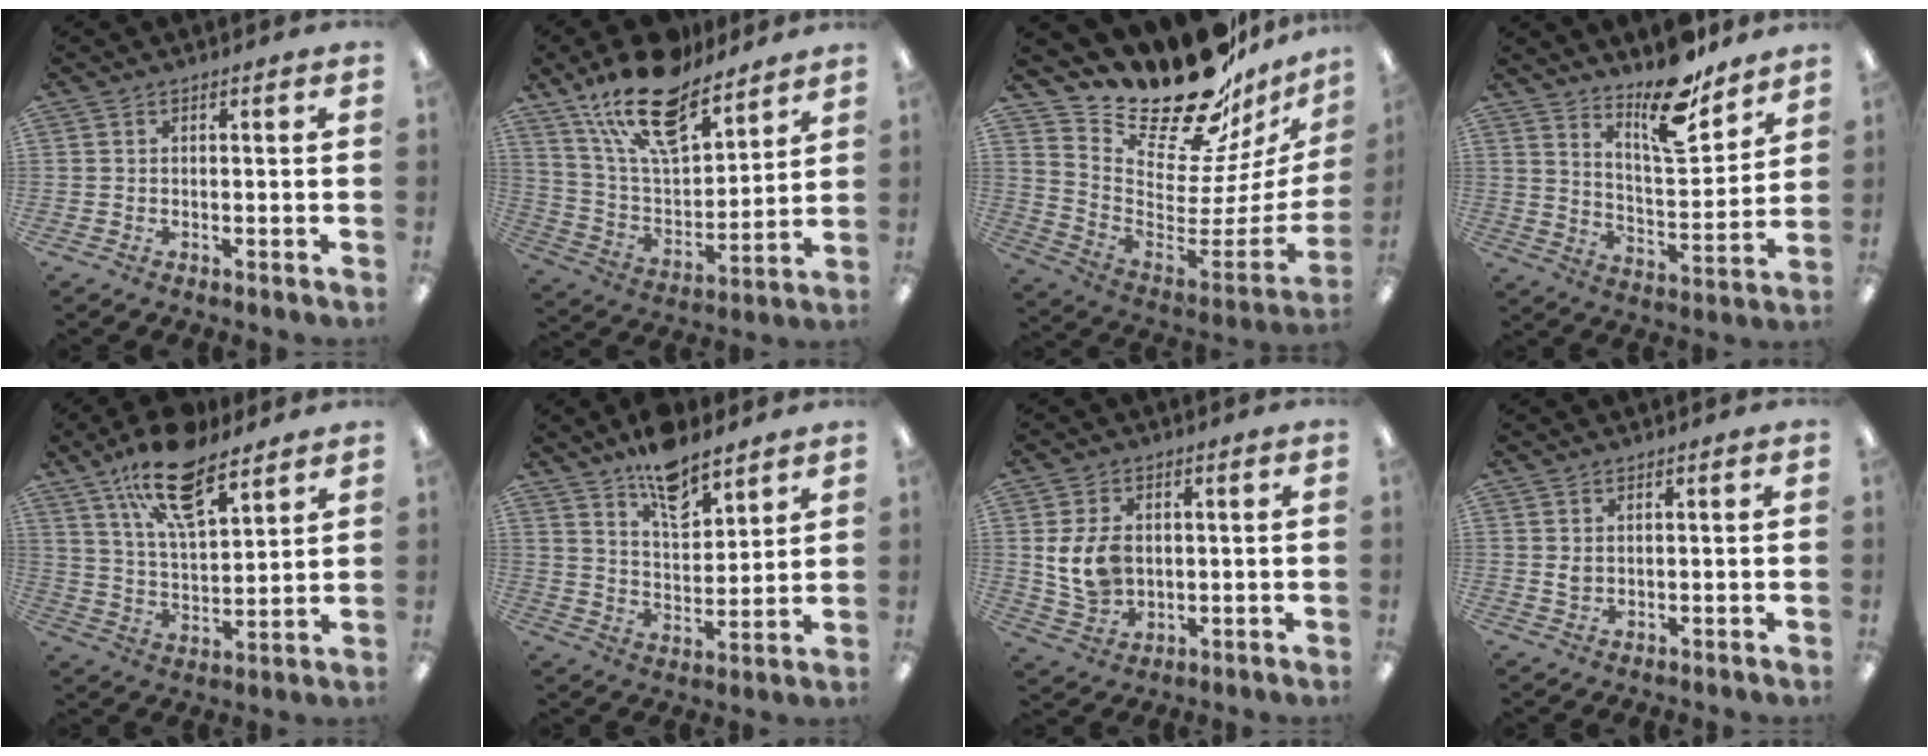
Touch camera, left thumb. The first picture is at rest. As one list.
[{"total": 20.6, "force": [15.4, 8.7, 10.6], "torque": [-0.194, -0.089, 0.272]}, {"total": 20.9, "force": [18.6, 6.0, 7.4], "torque": [-0.118, -0.166, 0.323]}, {"total": 15.2, "force": [12.2, 4.9, 7.6], "torque": [-0.106, -0.090, 0.209]}, {"total": 17.0, "force": [11.7, 6.8, 10.3], "torque": [-0.175, -0.051, 0.202]}, {"total": 11.4, "force": [9.1, 4.7, 4.9], "torque": [-0.068, -0.061, 0.163]}, {"total": 8.9, "force": [1.3, 6.7, 5.8], "torque": [-0.122, 0.002, 0.025]}, {"total": 1.7, "force": [1.0, 1.1, 0.8], "torque": [-0.017, 0.002, 0.018]}]